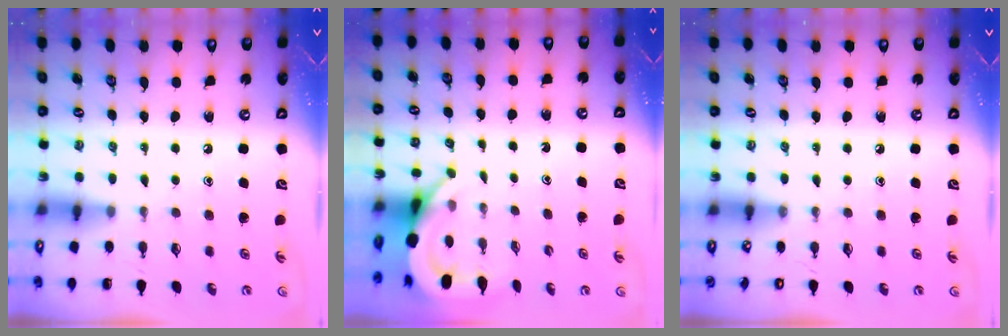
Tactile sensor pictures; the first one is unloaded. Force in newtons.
{"total": 4.4, "press": 4.4, "slide": 0.5}
{"total": 0.0}